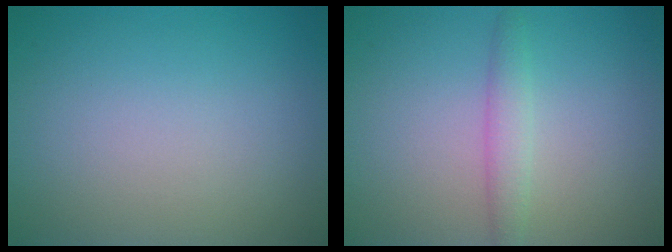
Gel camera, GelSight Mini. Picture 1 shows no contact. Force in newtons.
{"total": 1.8, "press": 1.8, "slide": 0.1}